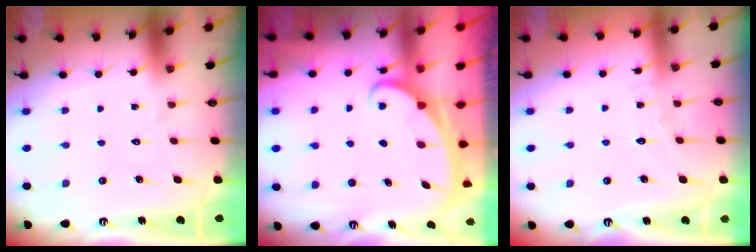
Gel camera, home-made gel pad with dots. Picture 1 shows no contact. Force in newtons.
{"total": 2.4, "press": 2.4, "slide": 0.3}
{"total": 4.3, "press": 4.3, "slide": 0.1}